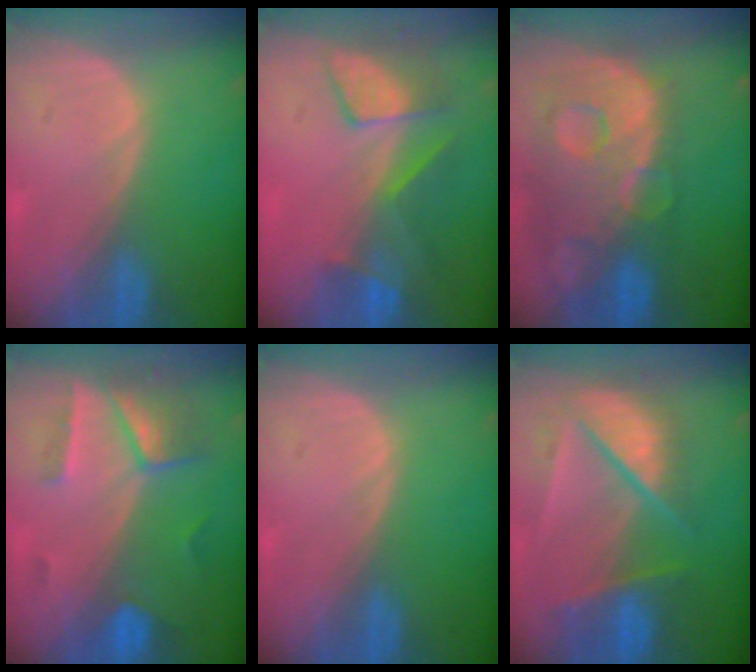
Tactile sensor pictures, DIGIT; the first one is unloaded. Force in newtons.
{"total": 8.1, "press": 7.2, "slide": 3.7}
{"total": 13.6, "press": 11.1, "slide": 7.8}
{"total": 7.4, "press": 6.5, "slide": 3.6}
{"total": 0.0}
{"total": 9.7, "press": 8.4, "slide": 4.9}